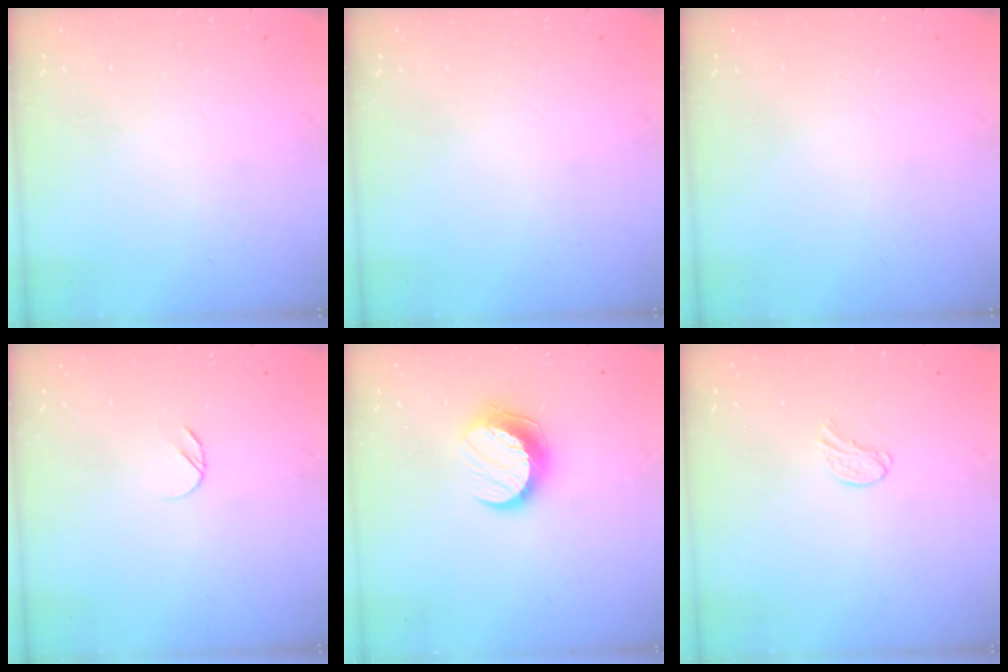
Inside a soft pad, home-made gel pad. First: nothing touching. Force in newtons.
{"total": 0.0}
{"total": 0.0}
{"total": 3.2, "press": 3.2, "slide": 0.3}
{"total": 10.4, "press": 10.4, "slide": 0.2}
{"total": 5.2, "press": 5.2, "slide": 0.5}